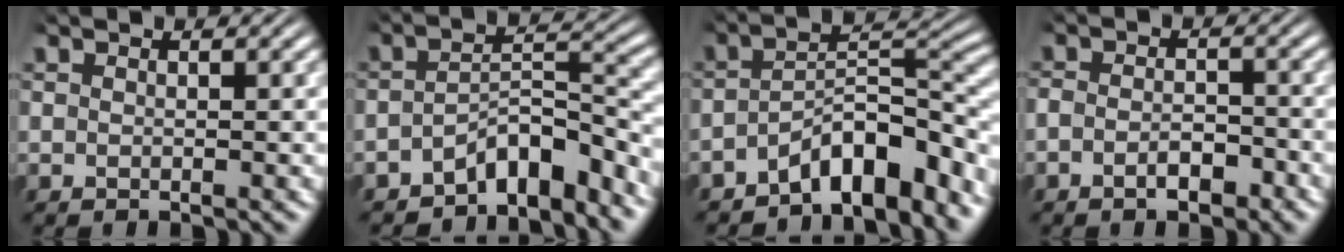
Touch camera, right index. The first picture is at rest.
{"total": 5.8, "force": [-4.3, 1.7, 3.6], "torque": [-0.045, -0.011, -0.063]}
{"total": 7.3, "force": [-4.1, 2.5, 5.5], "torque": [-0.078, -0.012, -0.061]}
{"total": 2.8, "force": [-1.8, 1.5, 1.4], "torque": [-0.025, -0.002, -0.034]}